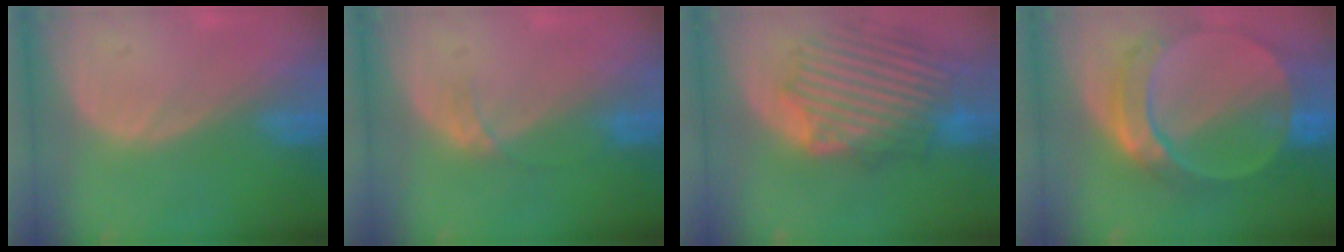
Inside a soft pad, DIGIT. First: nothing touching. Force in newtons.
{"total": 1.3, "press": 1.3, "slide": 0.1}
{"total": 9.9, "press": 9.8, "slide": 1.6}
{"total": 9.6, "press": 8.4, "slide": 4.7}